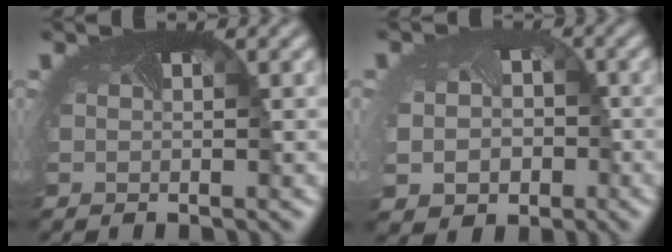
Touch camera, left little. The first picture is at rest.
{"total": 7.8, "force": [-2.2, 6.6, 3.5], "torque": [-0.072, -0.038, -0.032]}